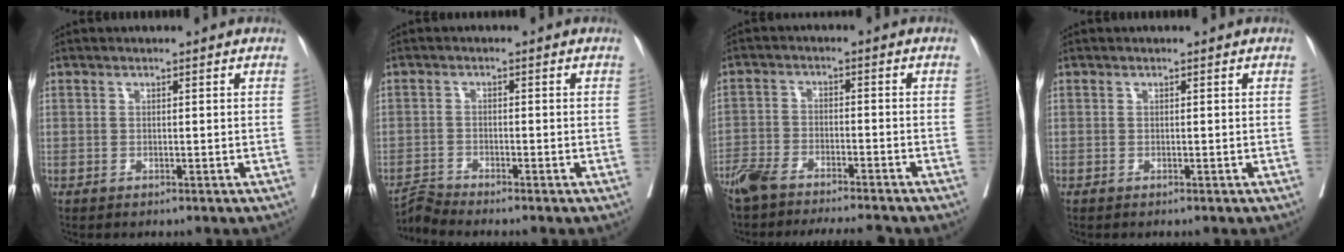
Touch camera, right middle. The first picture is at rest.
{"total": 2.8, "force": [-2.4, -1.3, -0.4], "torque": [0.001, -0.018, -0.048]}
{"total": 12.1, "force": [-10.6, 1.9, 5.5], "torque": [-0.094, -0.005, -0.167]}
{"total": 0.0}